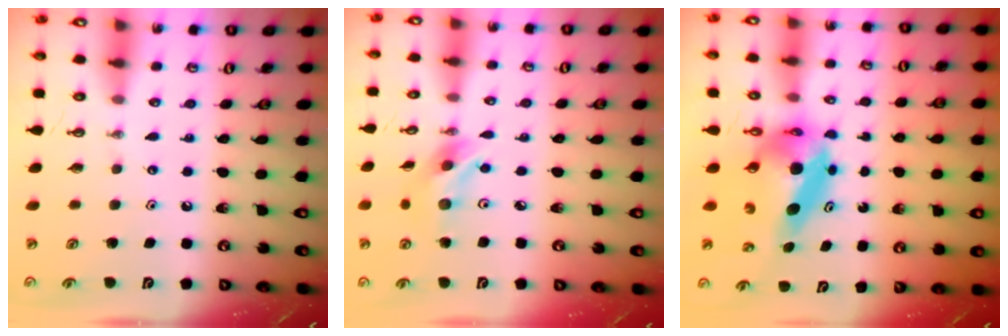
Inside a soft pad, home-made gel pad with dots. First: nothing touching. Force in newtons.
{"total": 10.5, "press": 10.5, "slide": 0.4}
{"total": 7.6, "press": 7.6, "slide": 0.6}